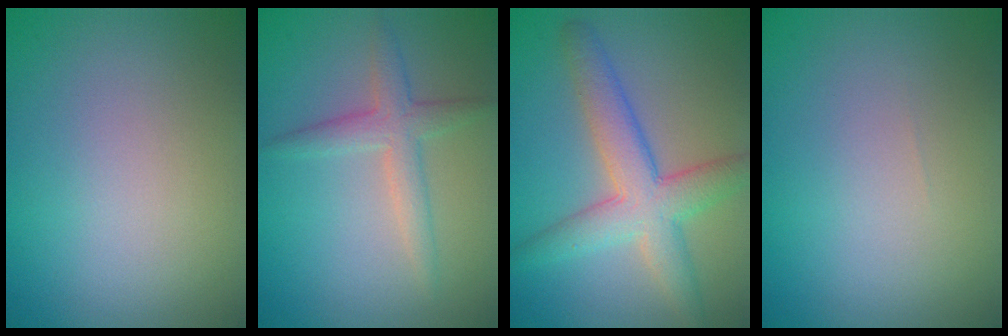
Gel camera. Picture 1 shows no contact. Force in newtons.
{"total": 2.8, "press": 2.8, "slide": 0.0}
{"total": 5.8, "press": 5.8, "slide": 0.2}
{"total": 0.0}